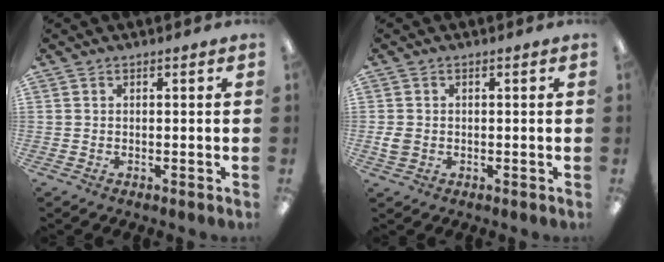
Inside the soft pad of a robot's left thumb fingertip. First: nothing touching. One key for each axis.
{"total": 2.7, "fx": -0.2, "fy": 2.1, "fz": 1.6, "tx": -0.037, "ty": 0.004, "tz": -0.007}